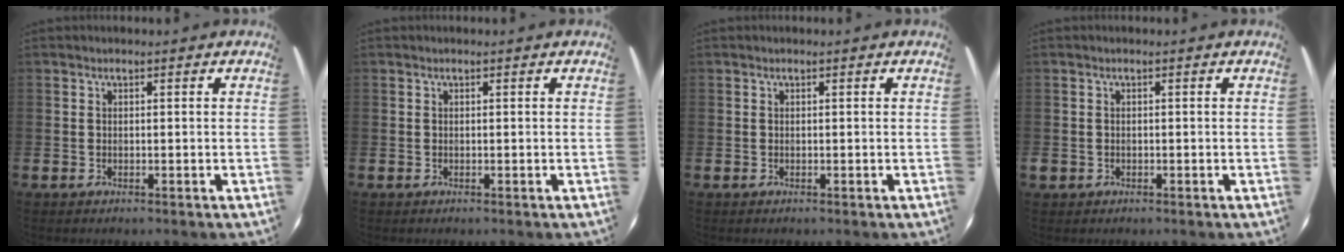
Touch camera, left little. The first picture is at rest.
{"total": 0.0}
{"total": 0.0}
{"total": 0.7, "force": [-0.2, 0.6, 0.1], "torque": [-0.004, 0.007, -0.006]}